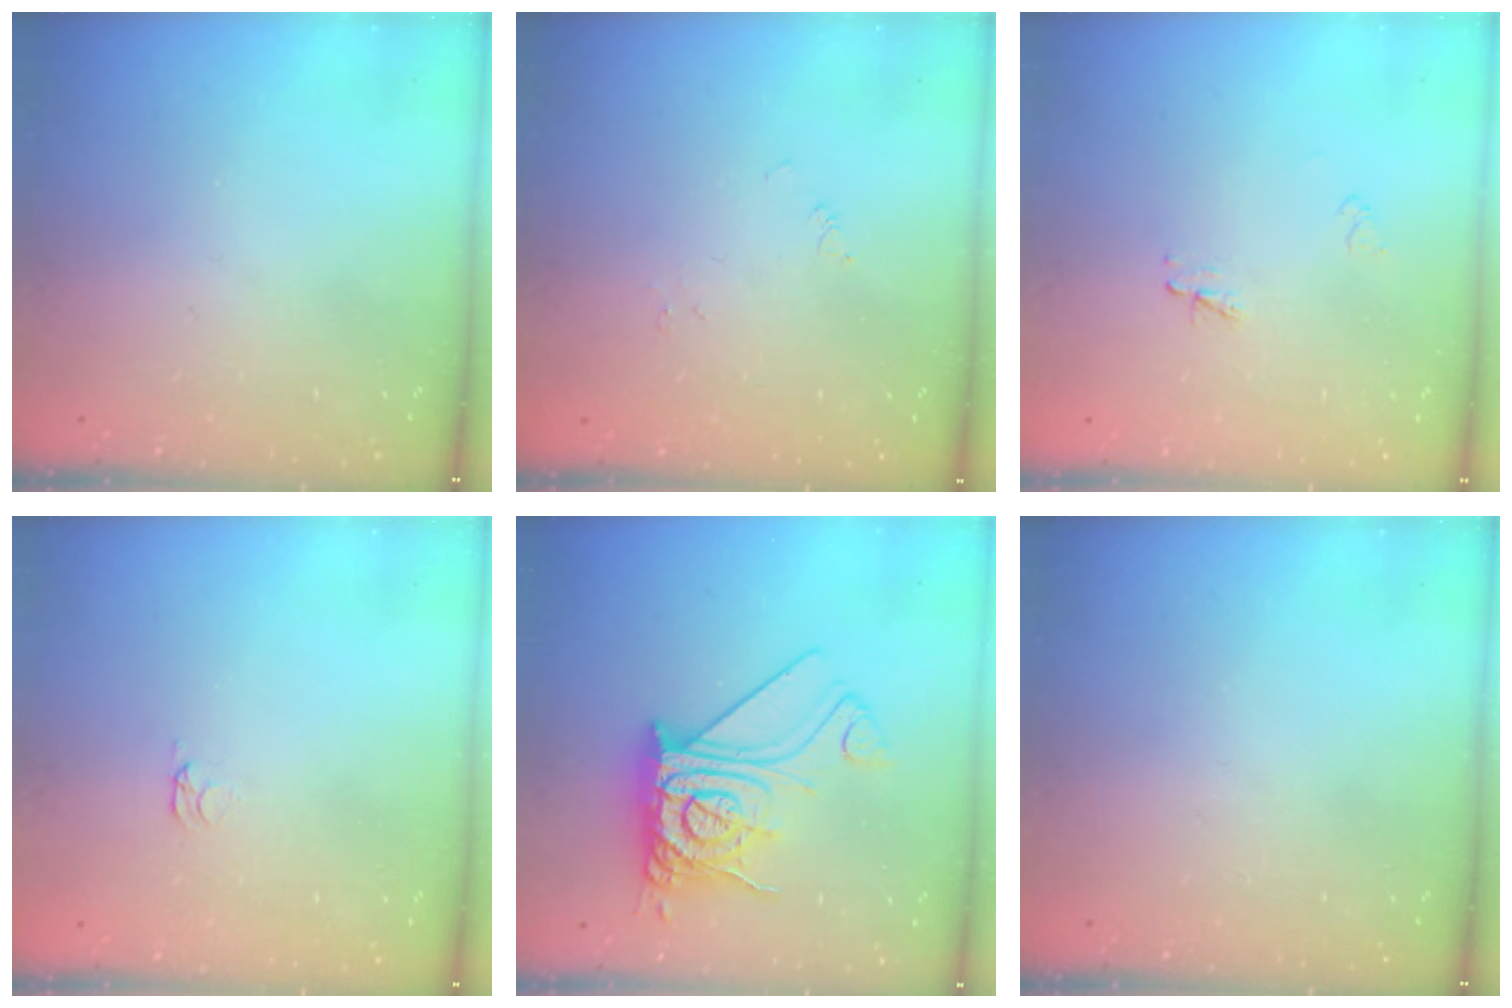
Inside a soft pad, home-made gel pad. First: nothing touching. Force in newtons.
{"total": 0.0}
{"total": 2.3, "press": 2.3, "slide": 0.3}
{"total": 1.6, "press": 1.6, "slide": 0.4}
{"total": 15.8, "press": 15.7, "slide": 1.4}
{"total": 0.0}